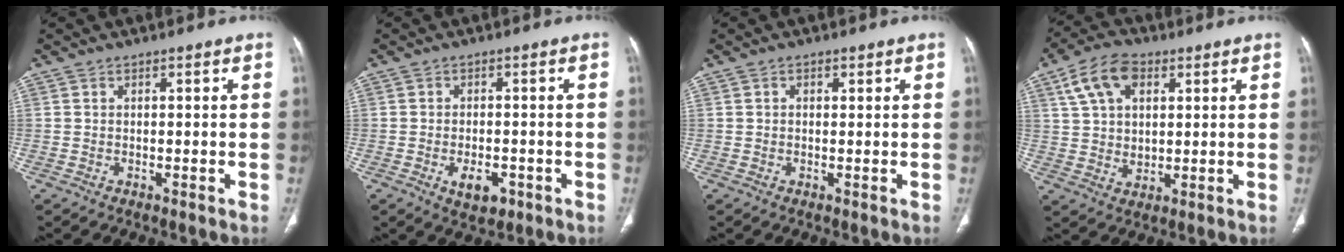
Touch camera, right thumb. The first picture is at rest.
{"total": 5.0, "force": [-2.0, 2.9, 3.6], "torque": [-0.050, 0.006, -0.022]}
{"total": 1.0, "force": [0.4, 0.7, 0.7], "torque": [-0.008, 0.000, 0.006]}
{"total": 10.9, "force": [4.6, 6.8, 7.2], "torque": [-0.122, -0.003, 0.084]}